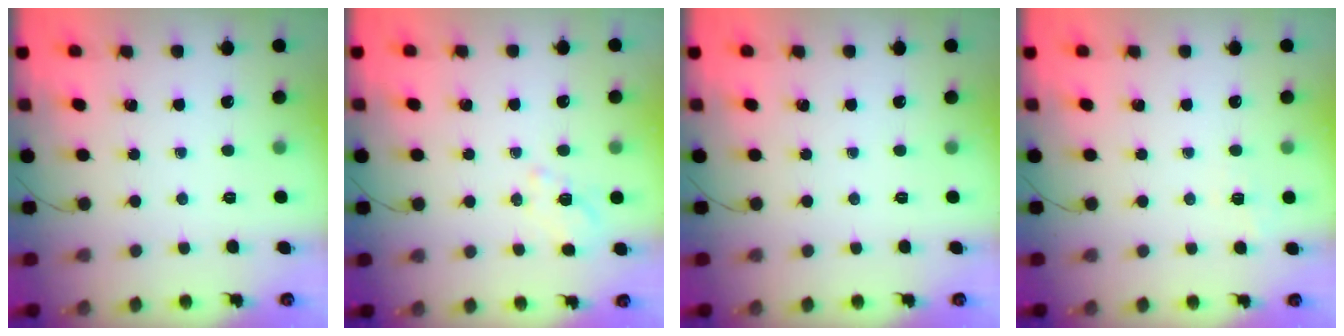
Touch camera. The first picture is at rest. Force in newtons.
{"total": 2.4, "press": 1.9, "slide": 1.5}
{"total": 0.0}
{"total": 1.2, "press": 0.0, "slide": 1.2}